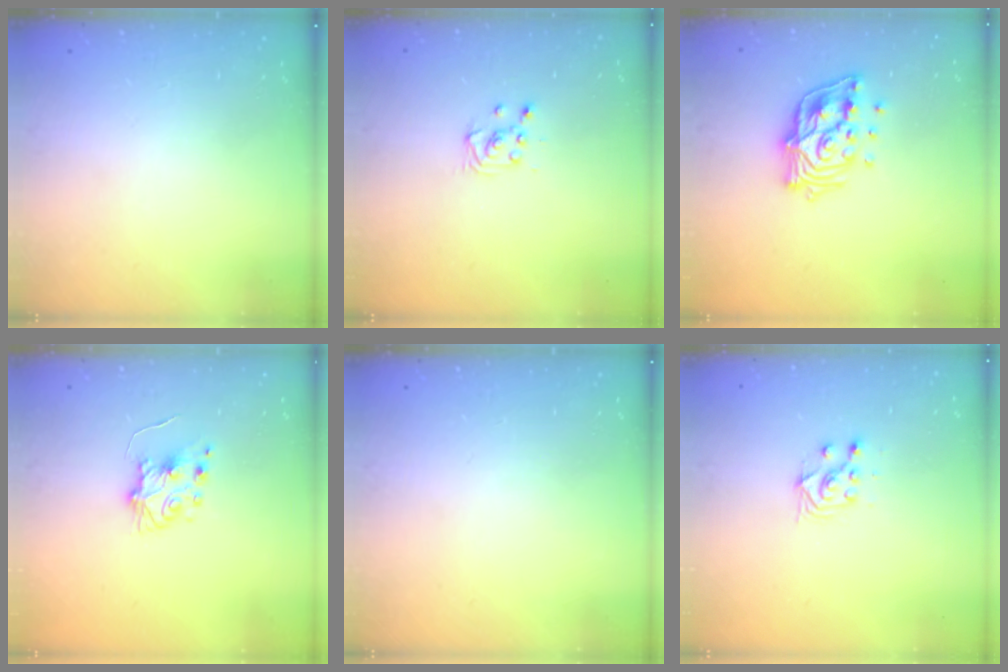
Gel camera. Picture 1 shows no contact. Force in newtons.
{"total": 3.4, "press": 3.4, "slide": 0.4}
{"total": 14.7, "press": 14.6, "slide": 1.4}
{"total": 6.4, "press": 6.4, "slide": 0.4}
{"total": 0.0}
{"total": 4.9, "press": 4.8, "slide": 1.0}